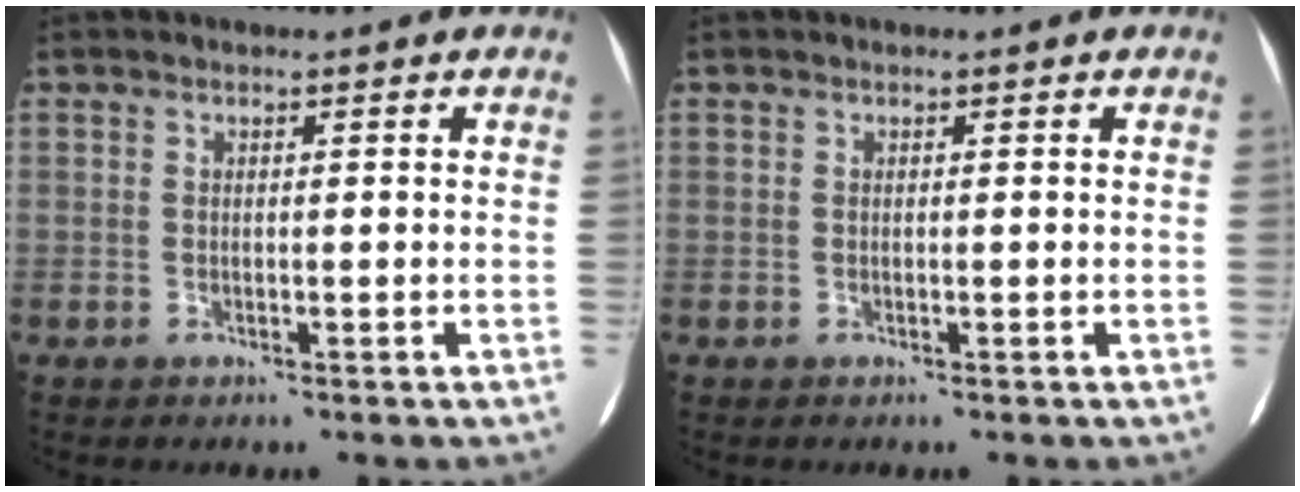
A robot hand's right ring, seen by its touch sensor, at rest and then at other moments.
{"total": 0.0}